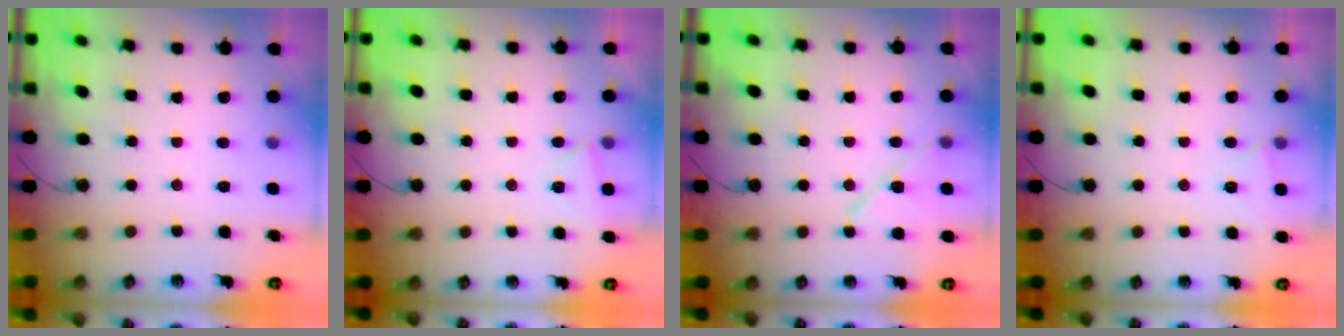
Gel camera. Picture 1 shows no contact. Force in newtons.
{"total": 3.5, "press": 3.5, "slide": 0.5}
{"total": 10.9, "press": 10.8, "slide": 1.4}
{"total": 3.9, "press": 3.9, "slide": 0.5}